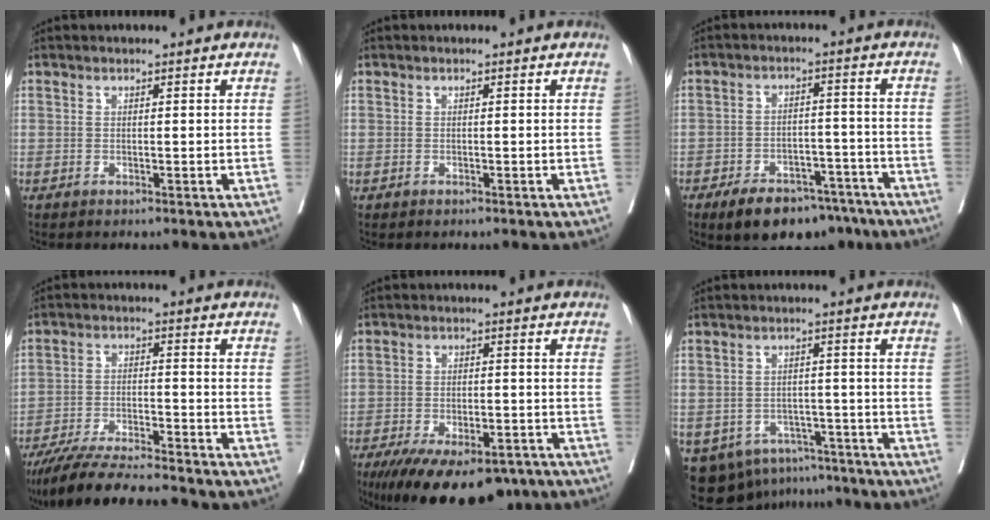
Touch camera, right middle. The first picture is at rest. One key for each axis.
{"total": 0.0}
{"total": 11.6, "fx": -8.7, "fy": 5.5, "fz": 5.3, "tx": -0.061, "ty": 0.015, "tz": -0.131}
{"total": 13.4, "fx": -11.9, "fy": 0.4, "fz": 6.0, "tx": -0.088, "ty": -0.021, "tz": -0.193}
{"total": 17.2, "fx": -12.6, "fy": 6.4, "fz": 9.7, "tx": -0.161, "ty": -0.018, "tz": -0.180}
{"total": 11.7, "fx": -8.1, "fy": 7.6, "fz": 3.7, "tx": -0.071, "ty": 0.010, "tz": -0.102}